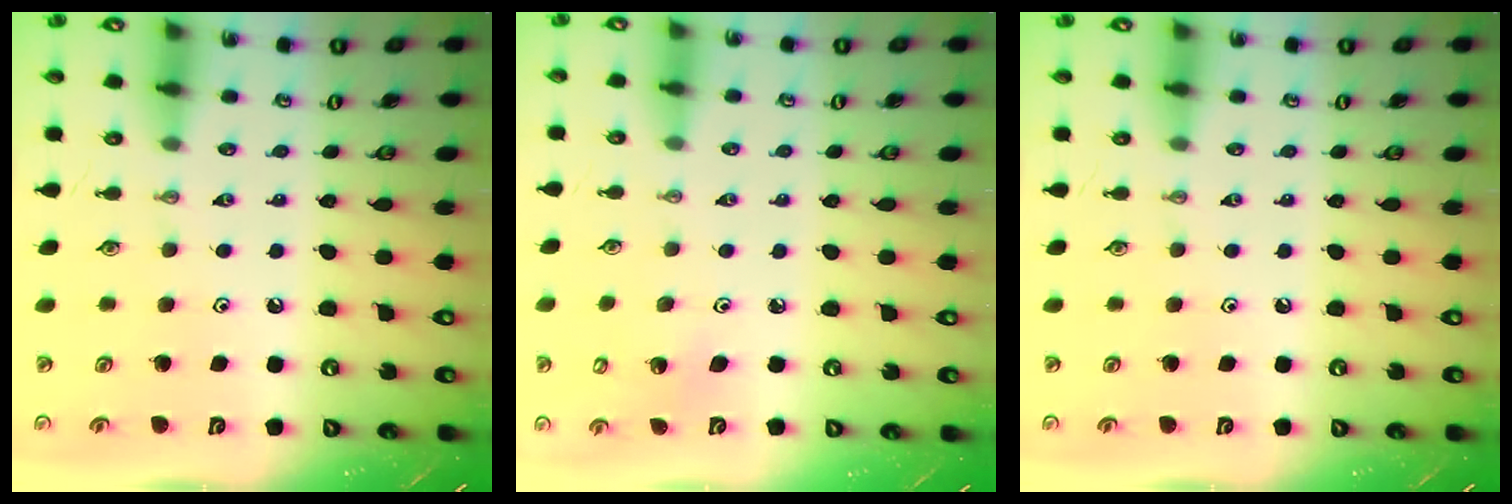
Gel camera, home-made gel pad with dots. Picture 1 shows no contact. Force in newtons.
{"total": 3.0, "press": 3.0, "slide": 0.2}
{"total": 0.0}